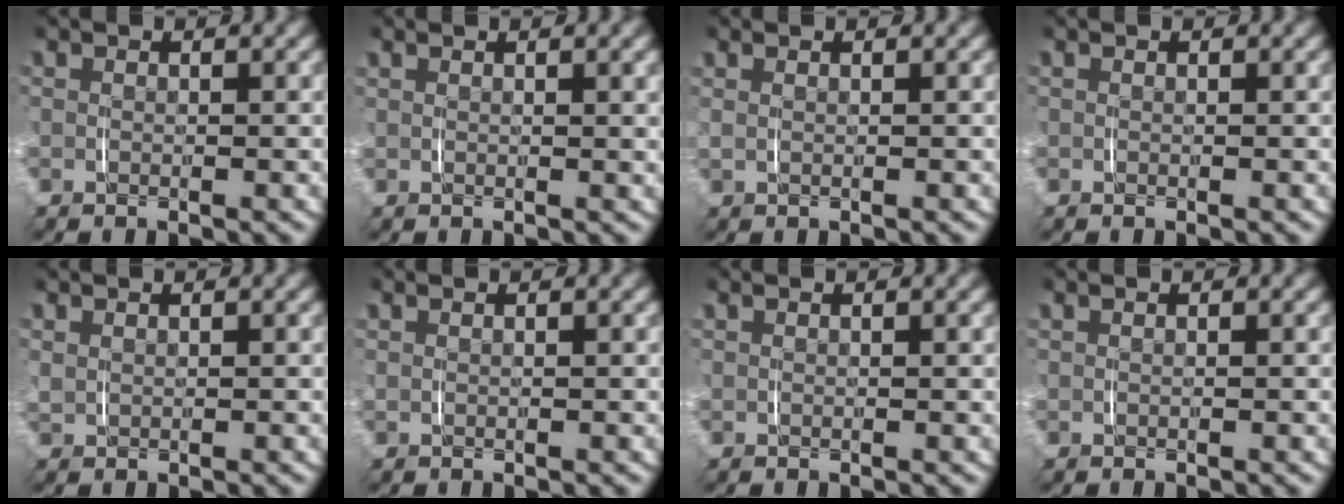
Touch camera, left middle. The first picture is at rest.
{"total": 1.6, "force": [1.0, 0.1, 1.2], "torque": [-0.016, 0.008, 0.016]}
{"total": 1.3, "force": [0.7, 0.6, 0.9], "torque": [-0.023, 0.004, 0.013]}
{"total": 0.0}
{"total": 1.1, "force": [0.7, 0.6, 0.5], "torque": [-0.016, 0.002, 0.017]}
{"total": 1.0, "force": [0.7, 0.3, 0.7], "torque": [-0.012, 0.005, 0.012]}
{"total": 0.9, "force": [0.7, 0.1, 0.6], "torque": [-0.010, 0.006, 0.011]}
{"total": 0.6, "force": [0.4, 0.2, 0.4], "torque": [-0.008, 0.003, 0.009]}